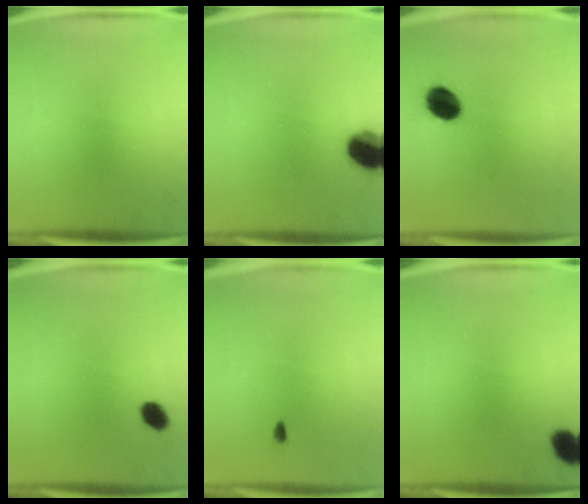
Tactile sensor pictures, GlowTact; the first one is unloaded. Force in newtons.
{"total": 11.3}
{"total": 8.7}
{"total": 3.3}
{"total": 0.6}
{"total": 4.3}